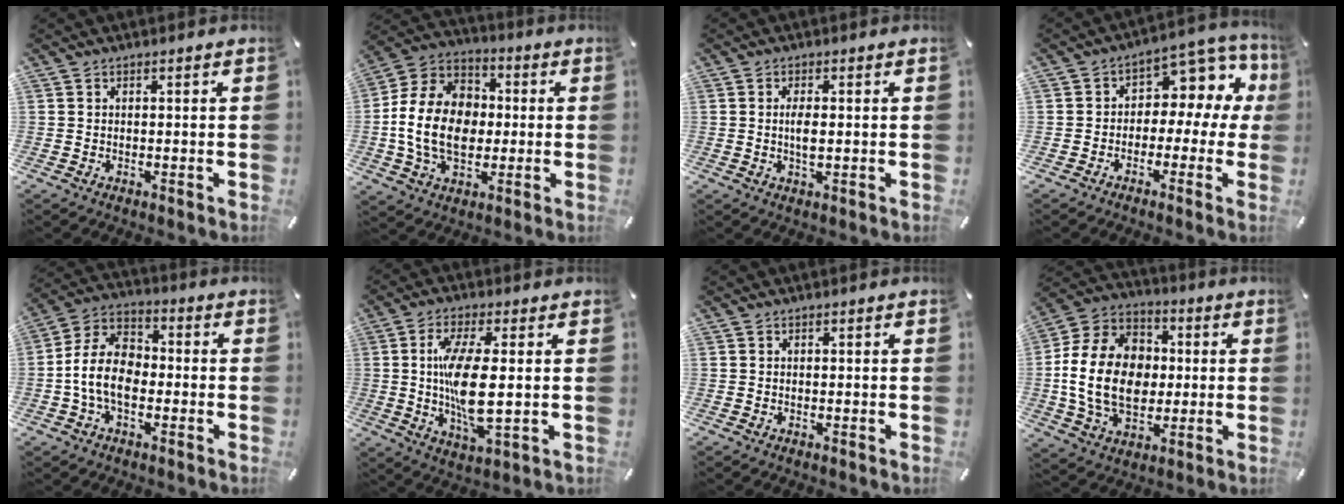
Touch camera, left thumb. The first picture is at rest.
{"total": 15.9, "force": [-1.7, 12.2, 10.1], "torque": [-0.225, 0.023, -0.029]}
{"total": 3.3, "force": [0.1, 1.1, 3.1], "torque": [-0.068, -0.002, -0.001]}
{"total": 9.2, "force": [1.9, 6.6, 6.1], "torque": [-0.073, -0.018, 0.031]}
{"total": 10.8, "force": [-3.0, 7.1, 7.5], "torque": [-0.165, 0.016, -0.055]}
{"total": 13.2, "force": [0.7, 4.3, 12.5], "torque": [-0.266, -0.015, 0.007]}
{"total": 0.0}
{"total": 18.5, "force": [-1.0, 14.1, 12.0], "torque": [-0.275, 0.016, -0.020]}